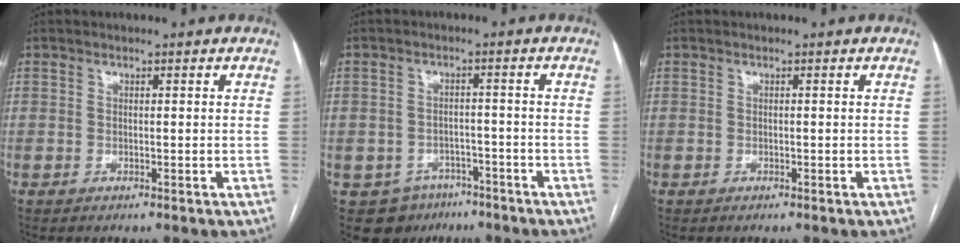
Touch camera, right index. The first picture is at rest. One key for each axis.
{"total": 6.9, "fx": -4.3, "fy": 5.3, "fz": 1.1, "tx": -0.011, "ty": 0.010, "tz": -0.055}
{"total": 0.0}